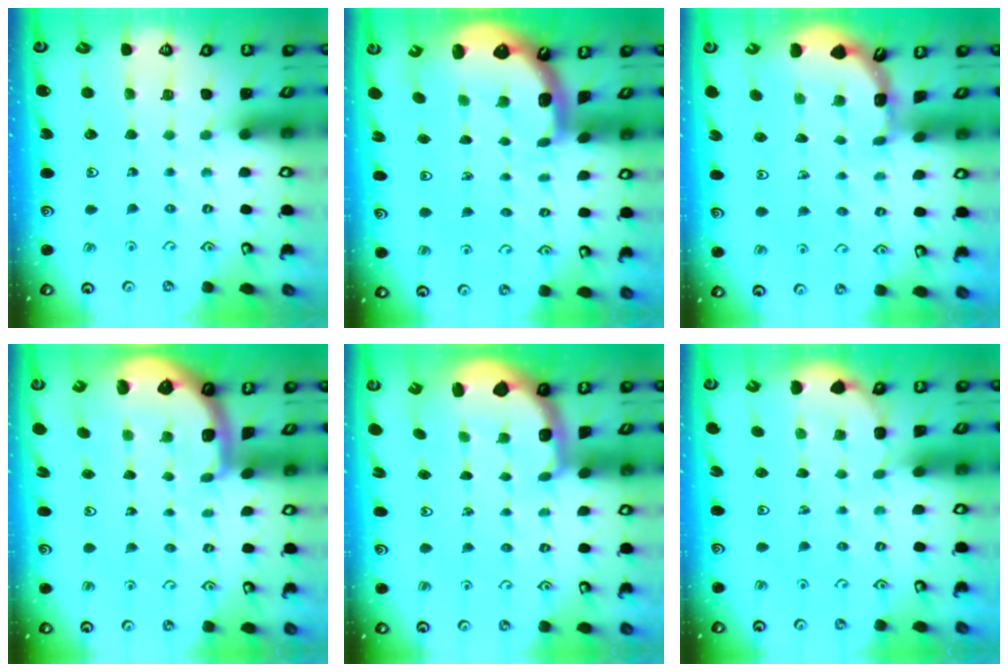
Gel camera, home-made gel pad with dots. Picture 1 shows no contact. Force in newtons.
{"total": 3.4, "press": 2.5, "slide": 2.3}
{"total": 1.6, "press": 1.6, "slide": 0.1}
{"total": 2.4, "press": 2.3, "slide": 0.8}
{"total": 3.0, "press": 2.2, "slide": 2.1}
{"total": 2.4, "press": 1.0, "slide": 2.1}